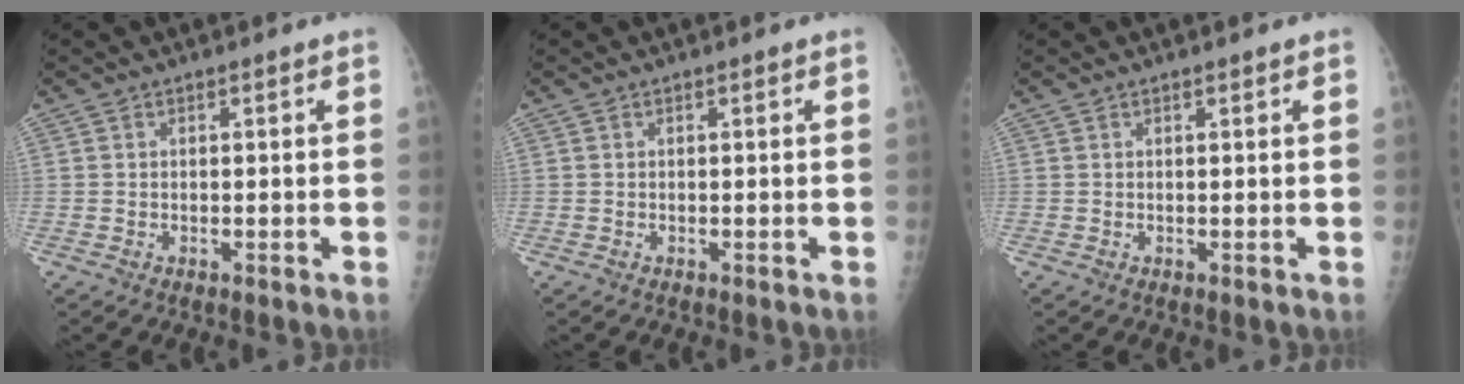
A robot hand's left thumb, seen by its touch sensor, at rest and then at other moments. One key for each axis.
{"total": 0.0}
{"total": 0.0}